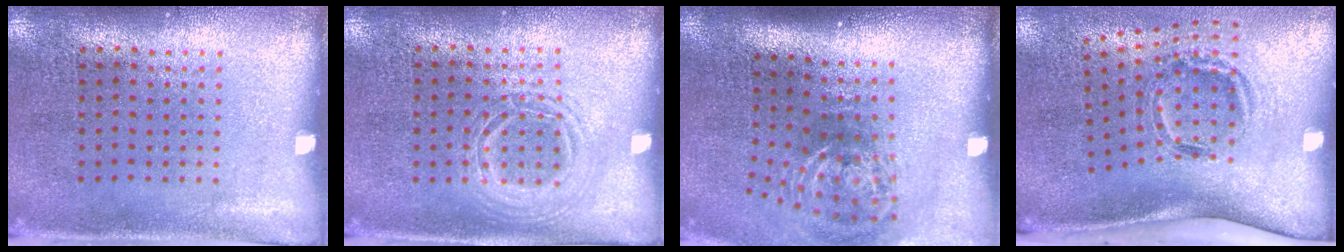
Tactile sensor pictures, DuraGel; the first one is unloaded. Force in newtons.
{"total": 1.2, "press": 1.2, "slide": 0.1}
{"total": 2.1, "press": 1.3, "slide": 1.7}
{"total": 1.9, "press": 1.2, "slide": 1.5}